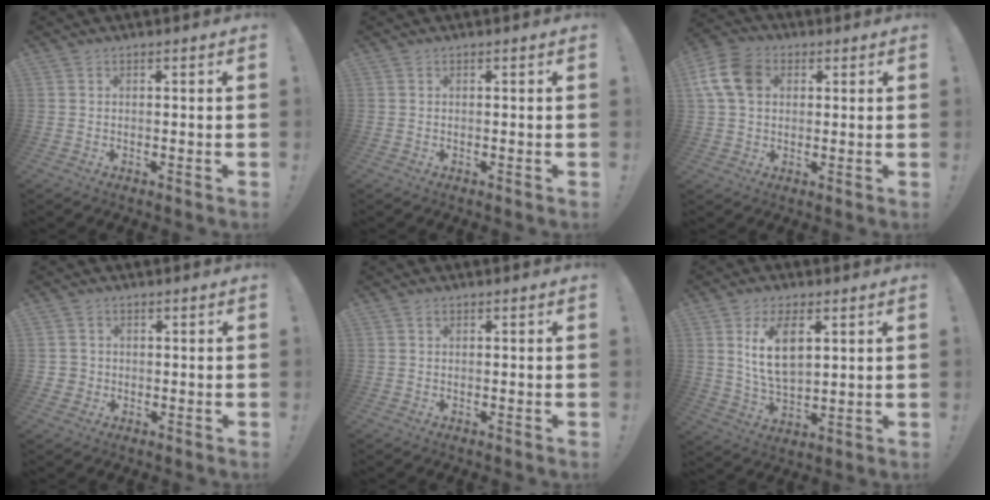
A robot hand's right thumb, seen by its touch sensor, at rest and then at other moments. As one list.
[{"total": 0.0}, {"total": 11.6, "force": [3.2, 8.4, 7.3], "torque": [-0.149, 0.007, 0.067]}, {"total": 3.0, "force": [0.5, 2.9, 0.5], "torque": [-0.006, 0.002, 0.011]}, {"total": 0.7, "force": [0.4, 0.5, 0.3], "torque": [-0.005, 0.001, 0.006]}, {"total": 10.9, "force": [4.0, 5.5, 8.5], "torque": [-0.166, -0.012, 0.069]}]